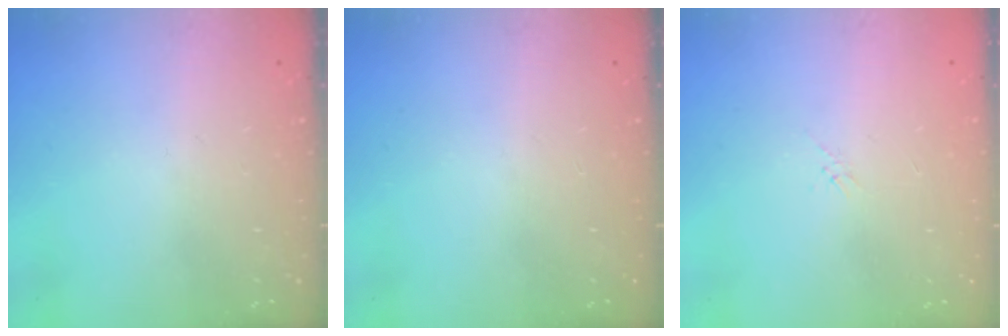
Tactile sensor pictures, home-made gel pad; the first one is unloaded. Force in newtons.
{"total": 0.0}
{"total": 0.5, "press": 0.5, "slide": 0.2}